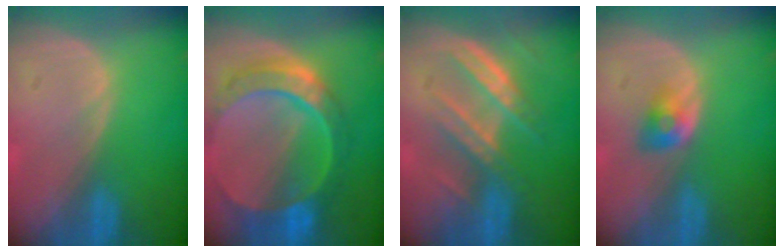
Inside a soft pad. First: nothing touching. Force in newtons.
{"total": 10.8, "press": 9.1, "slide": 5.8}
{"total": 6.8, "press": 6.8, "slide": 0.9}
{"total": 2.7, "press": 2.4, "slide": 1.2}